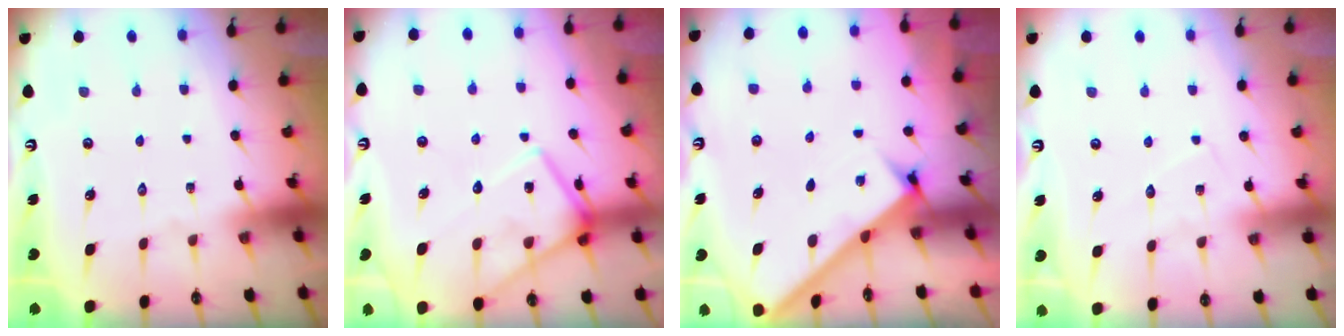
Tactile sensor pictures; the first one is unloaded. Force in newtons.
{"total": 13.8, "press": 13.8, "slide": 1.0}
{"total": 2.8, "press": 2.8, "slide": 0.4}
{"total": 5.0, "press": 5.0, "slide": 0.4}